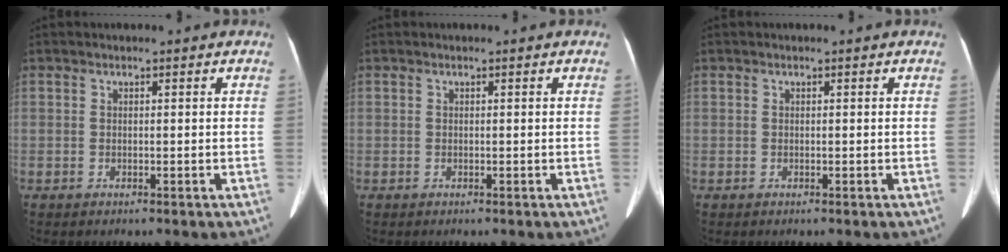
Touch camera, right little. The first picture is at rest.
{"total": 0.0}
{"total": 0.0}